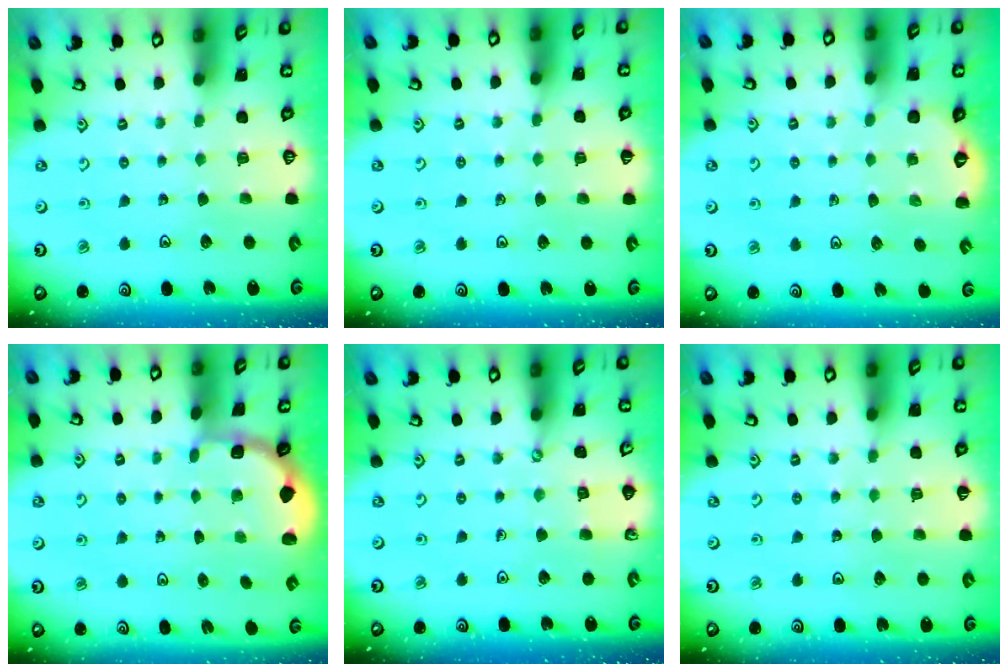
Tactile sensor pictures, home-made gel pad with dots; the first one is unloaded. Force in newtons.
{"total": 2.5, "press": 2.5, "slide": 0.5}
{"total": 2.8, "press": 2.2, "slide": 1.8}
{"total": 1.8, "press": 1.7, "slide": 0.7}
{"total": 3.1, "press": 3.1, "slide": 0.3}
{"total": 3.0, "press": 3.0, "slide": 0.2}